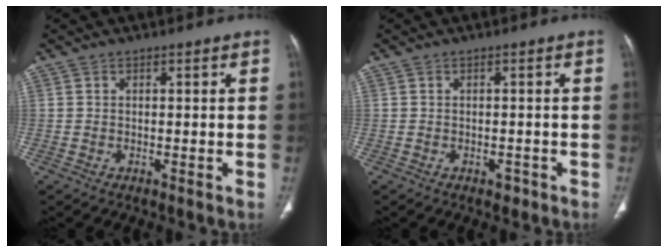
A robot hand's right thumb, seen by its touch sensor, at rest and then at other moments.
{"total": 1.1, "force": [-0.7, 0.8, 0.5], "torque": [0.000, 0.003, -0.008]}